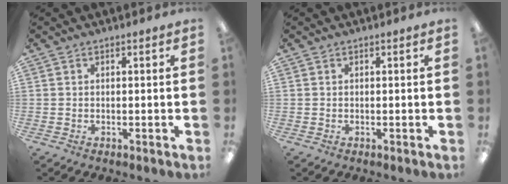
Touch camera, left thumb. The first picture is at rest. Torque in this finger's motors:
{"motor_torque": [-0.03, -0.10, 0.26, -0.02, 0.00]}